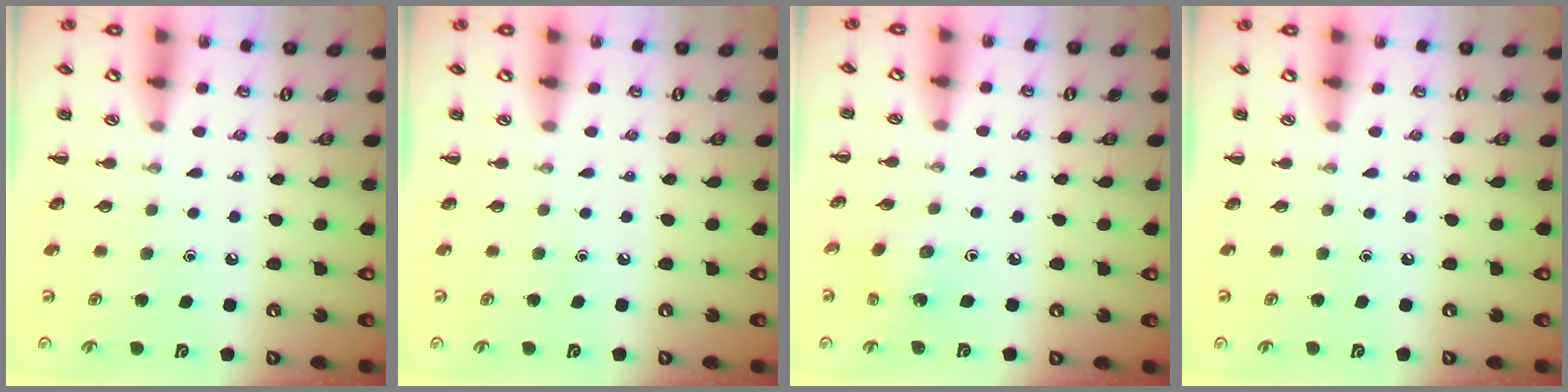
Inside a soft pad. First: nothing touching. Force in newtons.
{"total": 0.0}
{"total": 2.1, "press": 1.9, "slide": 0.7}
{"total": 0.0}